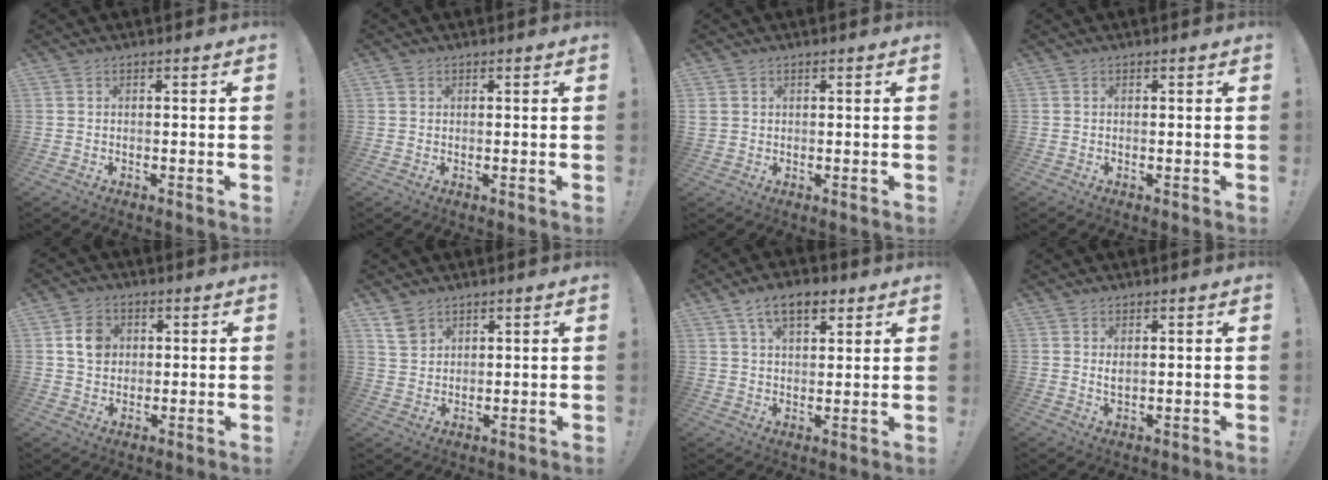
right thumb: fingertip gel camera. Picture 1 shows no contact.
{"total": 0.9, "force": [0.5, 0.8, 0.2], "torque": [-0.011, 0.004, 0.012]}
{"total": 2.0, "force": [0.8, 1.8, 0.4], "torque": [-0.007, 0.001, 0.016]}
{"total": 0.0}
{"total": 7.6, "force": [2.0, 6.4, 3.6], "torque": [-0.043, 0.003, 0.038]}
{"total": 5.8, "force": [3.9, 4.0, 1.6], "torque": [-0.015, -0.025, 0.075]}
{"total": 9.4, "force": [5.1, 5.1, 6.0], "torque": [-0.090, -0.005, 0.093]}
{"total": 1.8, "force": [0.9, 0.8, 1.4], "torque": [-0.020, -0.003, 0.014]}